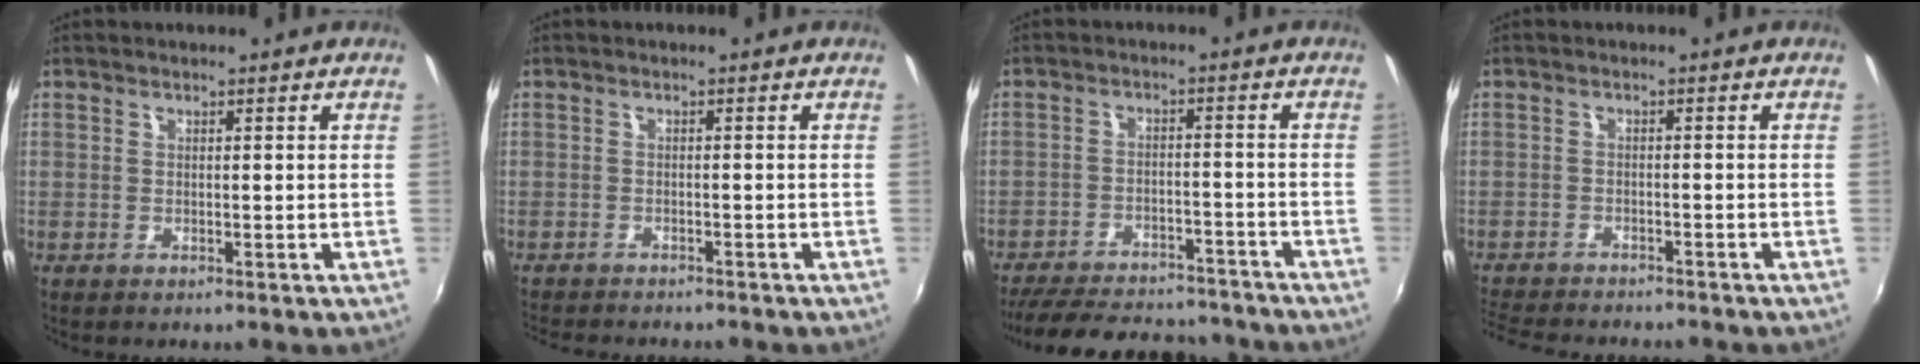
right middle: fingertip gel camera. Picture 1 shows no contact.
{"total": 5.4, "force": [-5.0, 0.9, 1.7], "torque": [-0.047, -0.015, -0.077]}
{"total": 22.4, "force": [-19.4, 7.1, 8.7], "torque": [-0.185, 0.009, -0.252]}
{"total": 9.7, "force": [-8.9, 2.0, 3.4], "torque": [-0.093, -0.015, -0.141]}